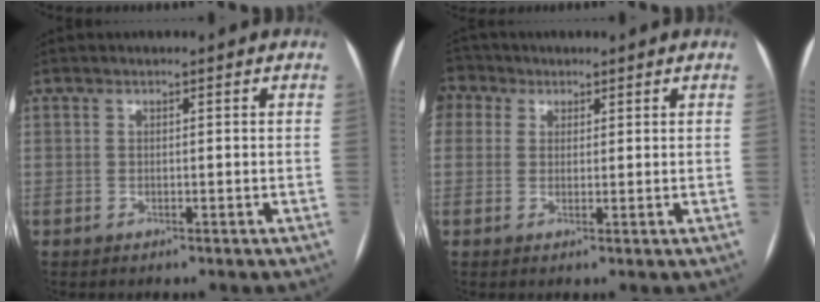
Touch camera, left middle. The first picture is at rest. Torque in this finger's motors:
{"motor_torque": [1.50, -0.64, 1.05, 0.21]}